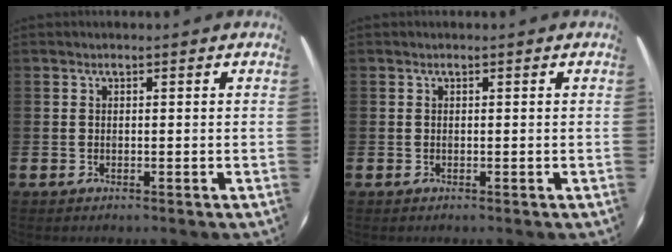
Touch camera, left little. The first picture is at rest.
{"total": 0.0}